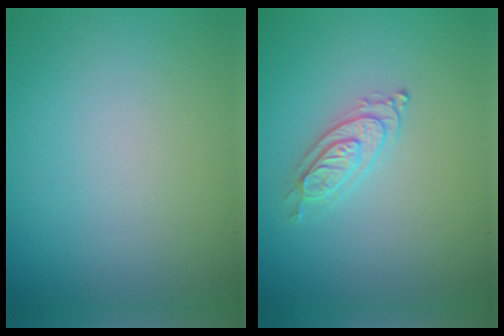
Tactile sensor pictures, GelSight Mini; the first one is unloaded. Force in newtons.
{"total": 2.2, "press": 2.0, "slide": 0.7}